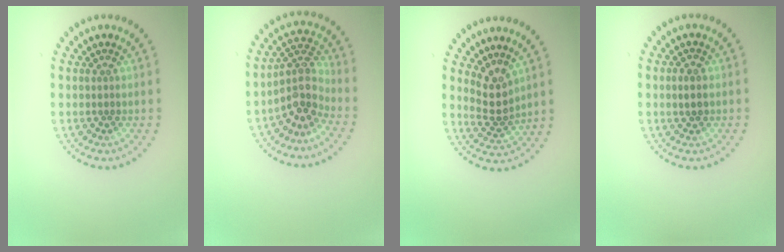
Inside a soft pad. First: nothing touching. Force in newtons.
{"total": 3.7, "press": 2.7, "slide": 2.6}
{"total": 2.8, "press": 2.1, "slide": 1.9}
{"total": 1.2, "press": 1.2, "slide": 0.0}